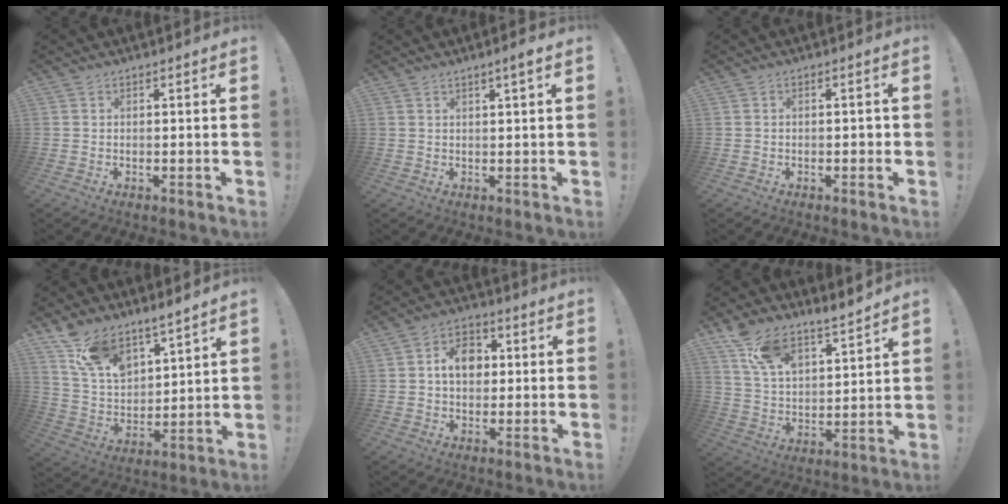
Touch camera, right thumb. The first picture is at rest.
{"total": 2.9, "force": [1.3, 0.1, 2.5], "torque": [-0.040, -0.003, 0.019]}
{"total": 0.9, "force": [-0.5, 0.5, 0.5], "torque": [-0.008, 0.005, -0.009]}
{"total": 11.3, "force": [10.0, 3.9, 3.3], "torque": [-0.086, -0.075, 0.192]}
{"total": 8.9, "force": [1.2, 6.8, 5.7], "torque": [-0.079, 0.009, 0.021]}
{"total": 10.6, "force": [9.5, 3.1, 3.4], "torque": [-0.084, -0.070, 0.177]}